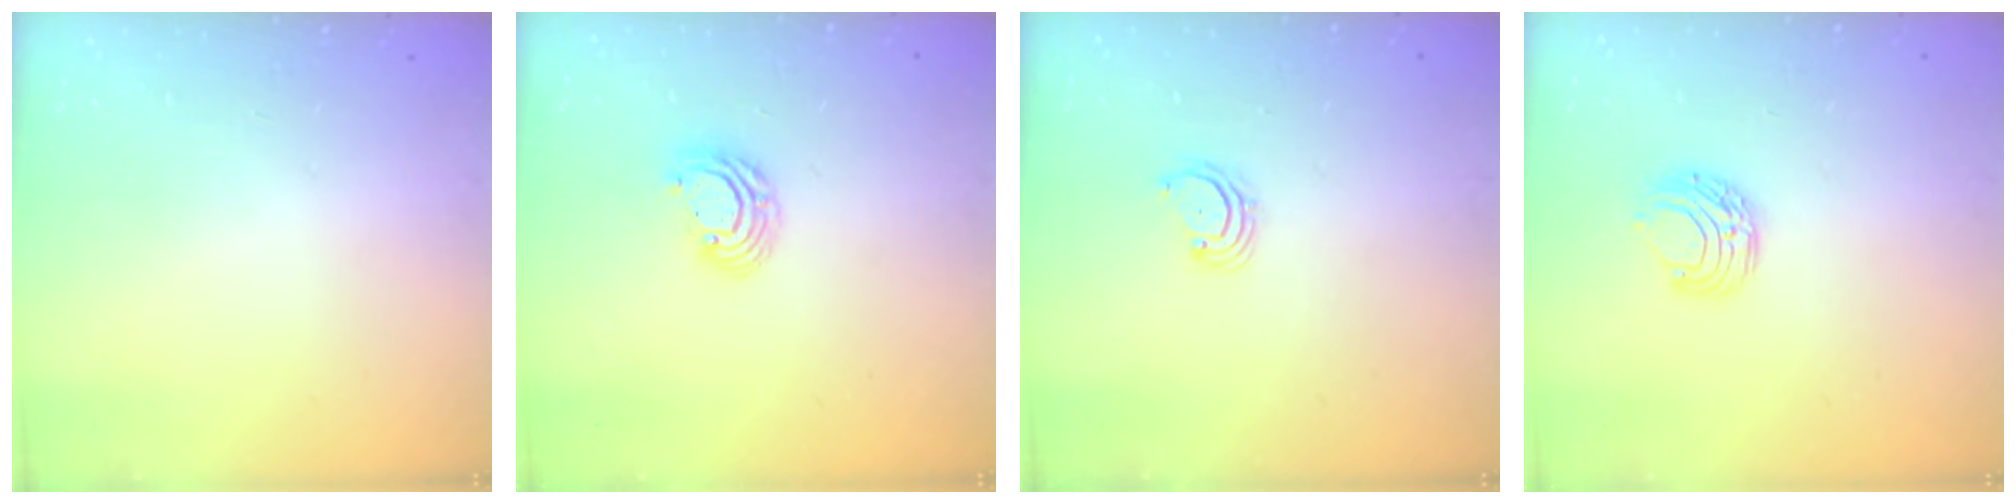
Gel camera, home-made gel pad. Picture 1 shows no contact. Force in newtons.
{"total": 7.6, "press": 7.5, "slide": 1.2}
{"total": 2.6, "press": 2.6, "slide": 0.3}
{"total": 6.8, "press": 6.7, "slide": 0.6}